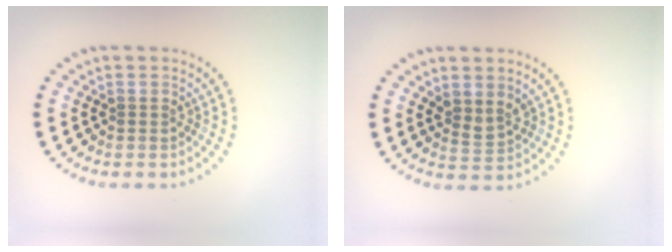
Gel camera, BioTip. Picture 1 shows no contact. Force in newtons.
{"total": 1.7, "press": 1.3, "slide": 1.0}